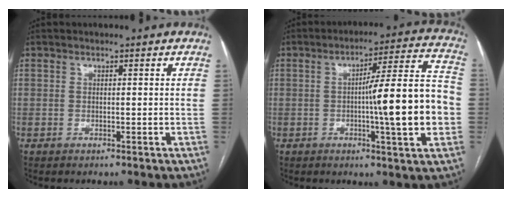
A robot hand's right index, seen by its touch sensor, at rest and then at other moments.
{"total": 15.2, "force": [-2.2, 0.5, 15.0], "torque": [-0.214, 0.013, -0.034]}